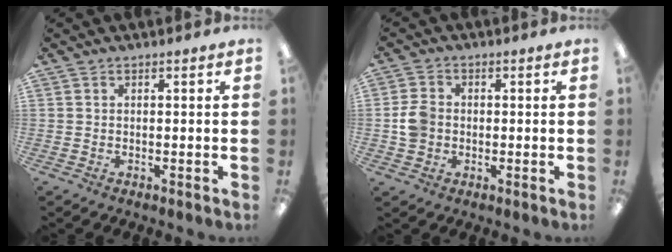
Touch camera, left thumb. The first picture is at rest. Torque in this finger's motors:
{"motor_torque": [-0.39, 0.56, 0.38, -0.28, 0.03]}